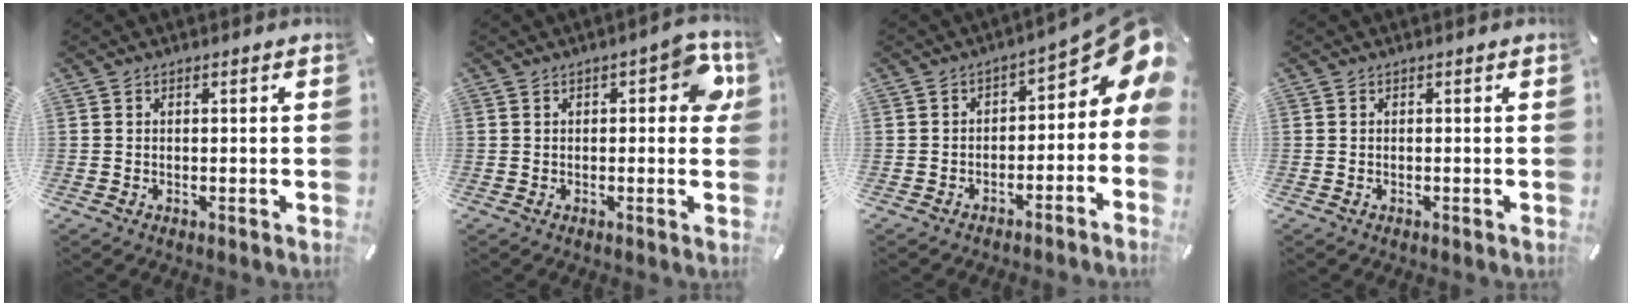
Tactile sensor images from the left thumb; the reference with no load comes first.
{"total": 8.5, "force": [1.8, 3.9, 7.3], "torque": [-0.090, -0.004, 0.024]}
{"total": 9.4, "force": [2.7, 5.3, 7.3], "torque": [-0.079, -0.028, 0.044]}
{"total": 0.0}